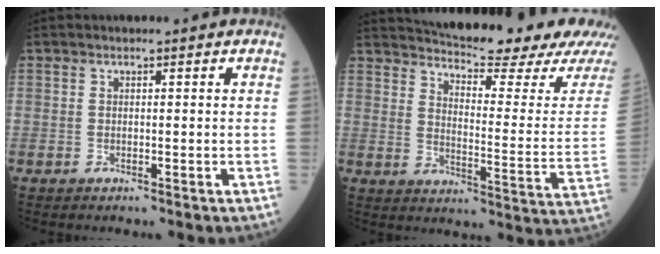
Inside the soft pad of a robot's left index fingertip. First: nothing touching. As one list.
[{"total": 21.7, "force": [19.8, 0.9, 8.8], "torque": [-0.136, -0.075, 0.247]}]